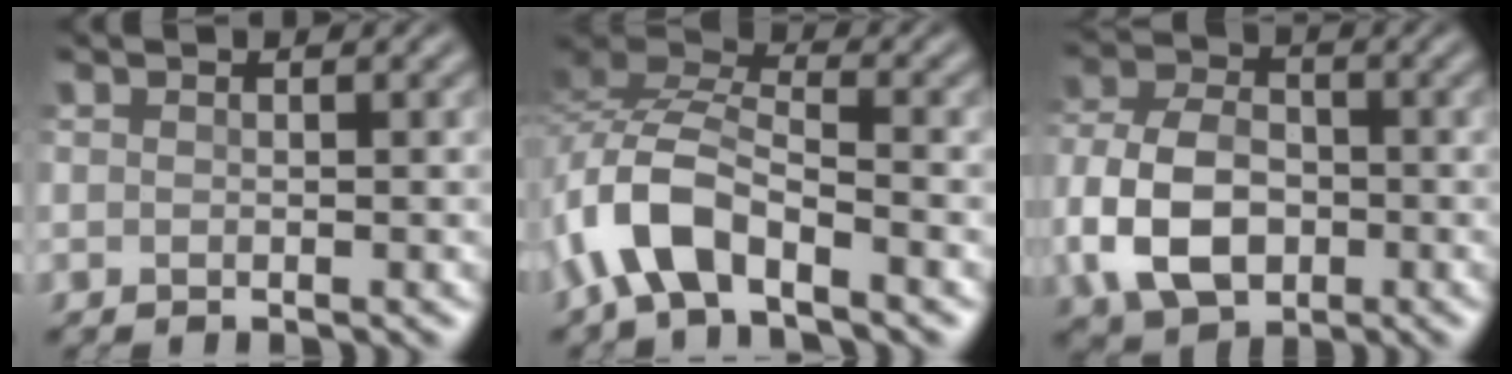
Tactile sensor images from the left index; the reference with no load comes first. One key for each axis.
{"total": 7.2, "fx": -3.9, "fy": 3.2, "fz": 5.1, "tx": -0.103, "ty": 0.010, "tz": -0.086}
{"total": 8.1, "fx": -2.2, "fy": 5.7, "fz": 5.3, "tx": -0.120, "ty": 0.003, "tz": -0.053}